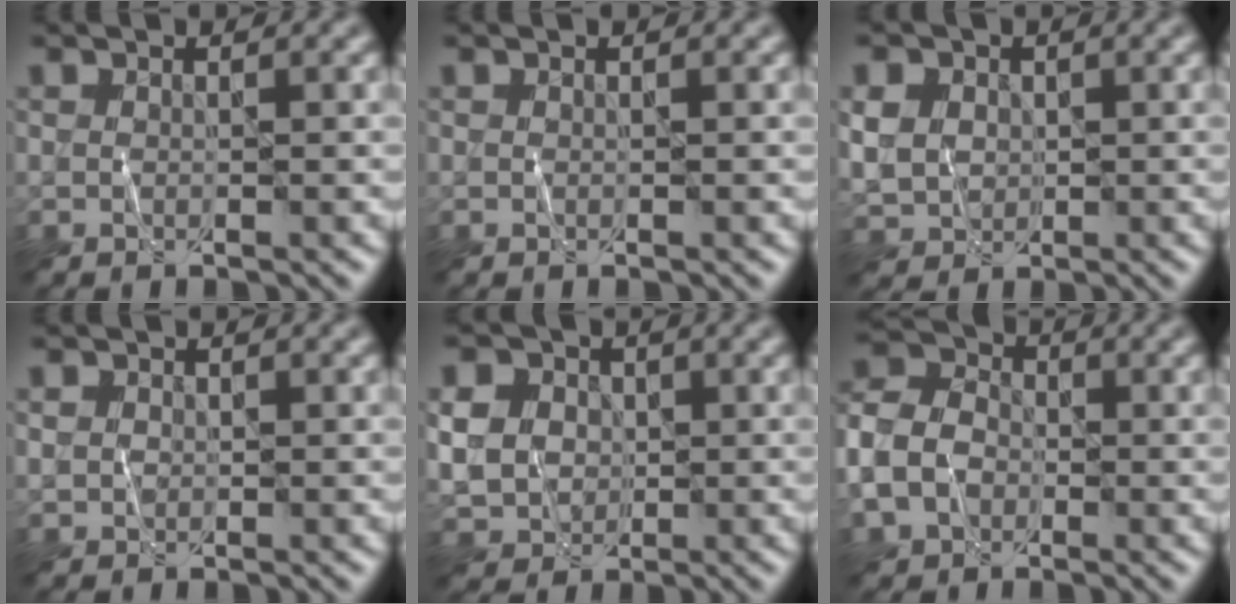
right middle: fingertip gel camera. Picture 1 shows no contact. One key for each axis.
{"total": 0.0}
{"total": 4.6, "fx": 1.0, "fy": 4.0, "fz": 2.2, "tx": -0.062, "ty": 0.009, "tz": 0.013}
{"total": 1.3, "fx": 0.2, "fy": 1.1, "fz": 0.5, "tx": -0.005, "ty": -0.001, "tz": 0.003}
{"total": 5.9, "fx": 0.8, "fy": 5.2, "fz": 2.7, "tx": -0.066, "ty": 0.015, "tz": 0.006}
{"total": 7.8, "fx": -2.2, "fy": 5.9, "fz": 4.6, "tx": -0.105, "ty": -0.011, "tz": -0.051}